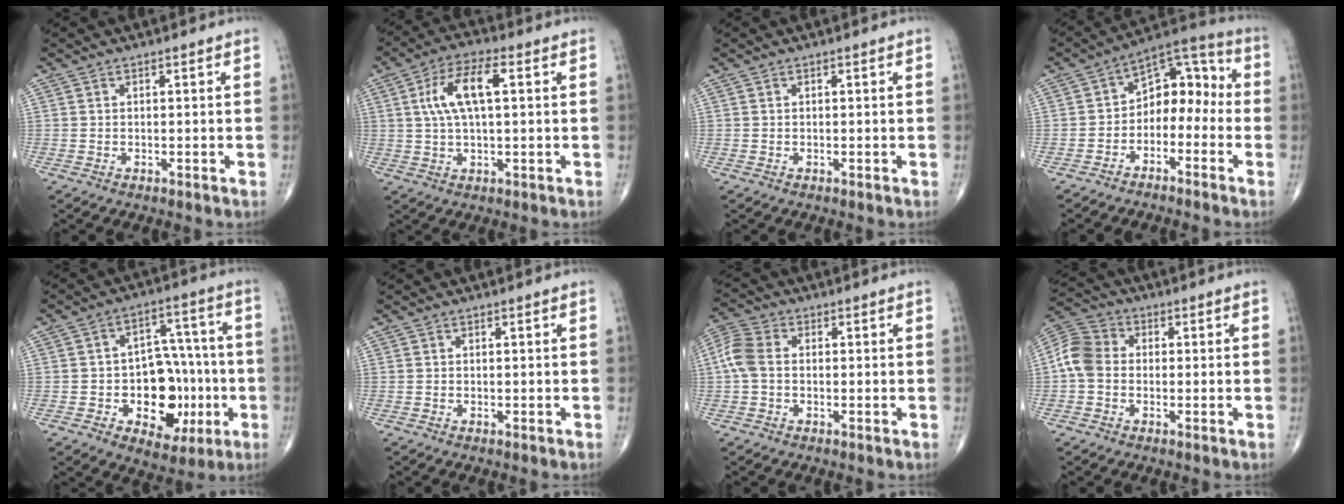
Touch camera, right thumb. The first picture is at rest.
{"total": 9.7, "force": [2.1, 3.7, 8.7], "torque": [-0.169, 0.023, 0.036]}
{"total": 0.0}
{"total": 10.6, "force": [-2.8, 7.3, 7.1], "torque": [-0.062, 0.068, -0.060]}
{"total": 16.2, "force": [-3.8, 10.8, 11.4], "torque": [-0.103, 0.039, -0.045]}
{"total": 0.0}
{"total": 6.2, "force": [-0.2, 4.2, 4.5], "torque": [-0.105, 0.016, -0.015]}
{"total": 7.1, "force": [-0.7, 5.7, 4.2], "torque": [-0.074, 0.022, -0.029]}